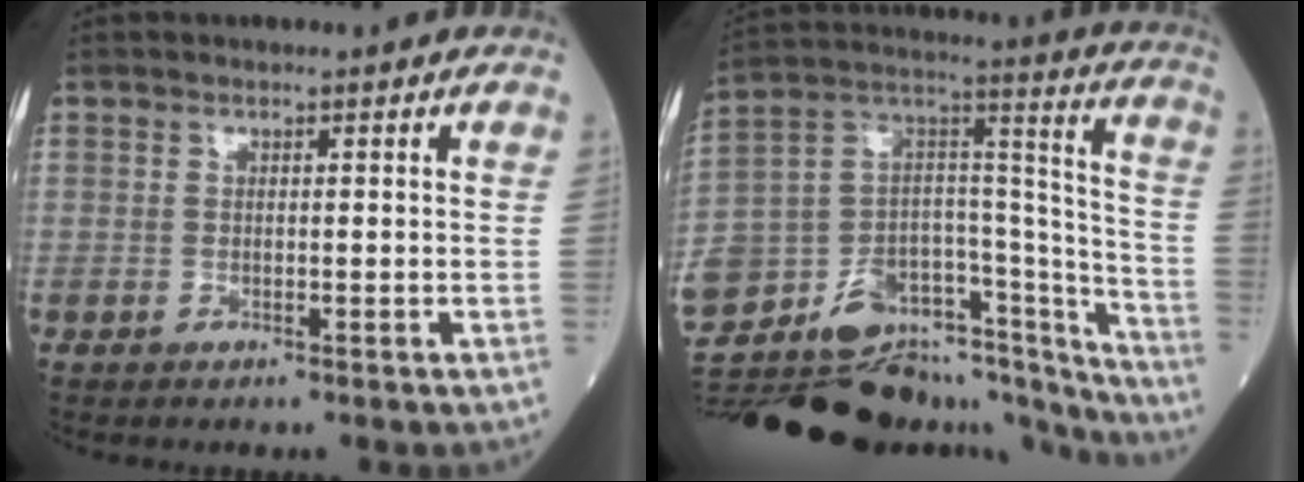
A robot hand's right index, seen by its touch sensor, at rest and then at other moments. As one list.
[{"total": 40.0, "force": [-34.7, 9.5, 17.5], "torque": [-0.283, -0.009, -0.500]}]